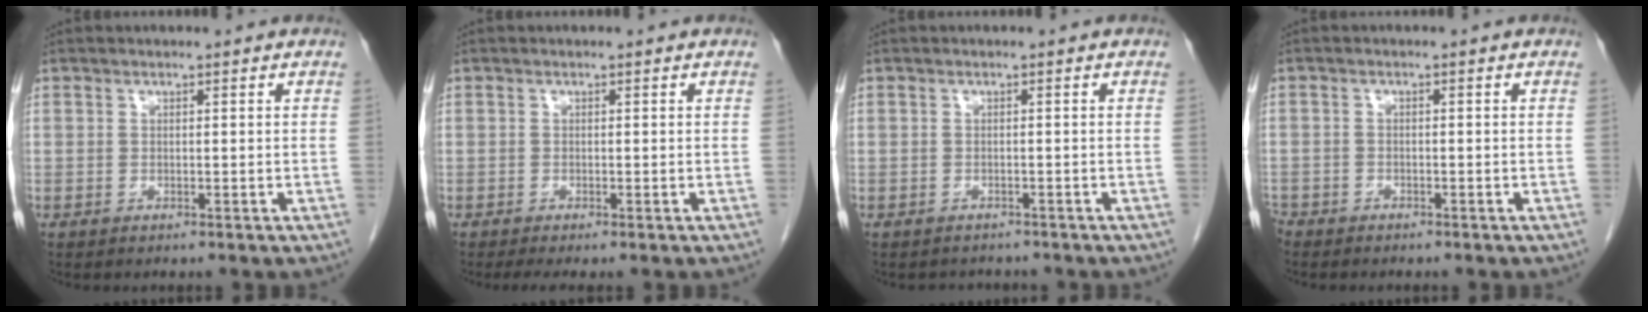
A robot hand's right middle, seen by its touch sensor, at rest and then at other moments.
{"total": 2.0, "force": [-1.4, 0.1, 1.4], "torque": [-0.026, -0.009, -0.022]}
{"total": 2.3, "force": [-2.0, 1.0, -0.2], "torque": [-0.005, -0.003, -0.031]}
{"total": 3.5, "force": [-3.0, 1.5, 0.8], "torque": [-0.020, -0.002, -0.050]}